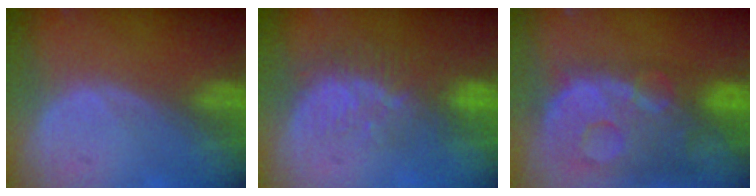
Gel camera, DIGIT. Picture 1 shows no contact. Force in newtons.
{"total": 8.2, "press": 7.1, "slide": 4.0}
{"total": 13.8, "press": 11.2, "slide": 8.0}